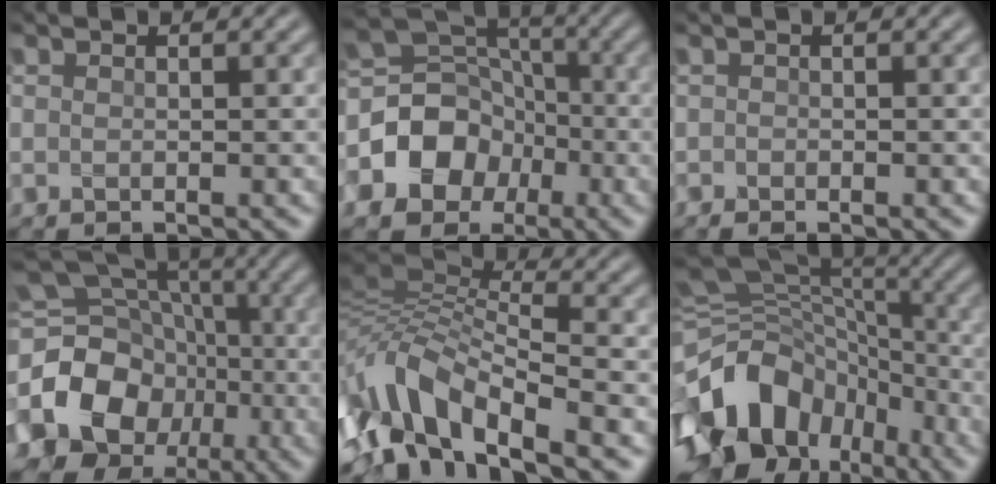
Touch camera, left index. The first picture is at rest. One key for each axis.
{"total": 8.8, "fx": -2.6, "fy": 7.3, "fz": 4.1, "tx": -0.076, "ty": 0.012, "tz": -0.065}
{"total": 0.0}
{"total": 18.7, "fx": -3.7, "fy": 16.5, "fz": 8.1, "tx": -0.180, "ty": -0.008, "tz": -0.078}
{"total": 9.6, "fx": -5.1, "fy": 3.3, "fz": 7.4, "tx": -0.142, "ty": 0.018, "tz": -0.103}
{"total": 14.4, "fx": -7.2, "fy": 9.8, "fz": 7.7, "tx": -0.176, "ty": -0.004, "tz": -0.116}